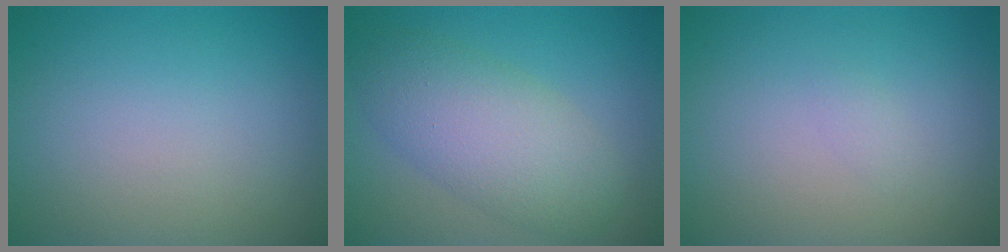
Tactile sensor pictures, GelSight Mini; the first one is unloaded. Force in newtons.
{"total": 6.1, "press": 6.1, "slide": 0.2}
{"total": 0.5, "press": 0.5, "slide": 0.1}